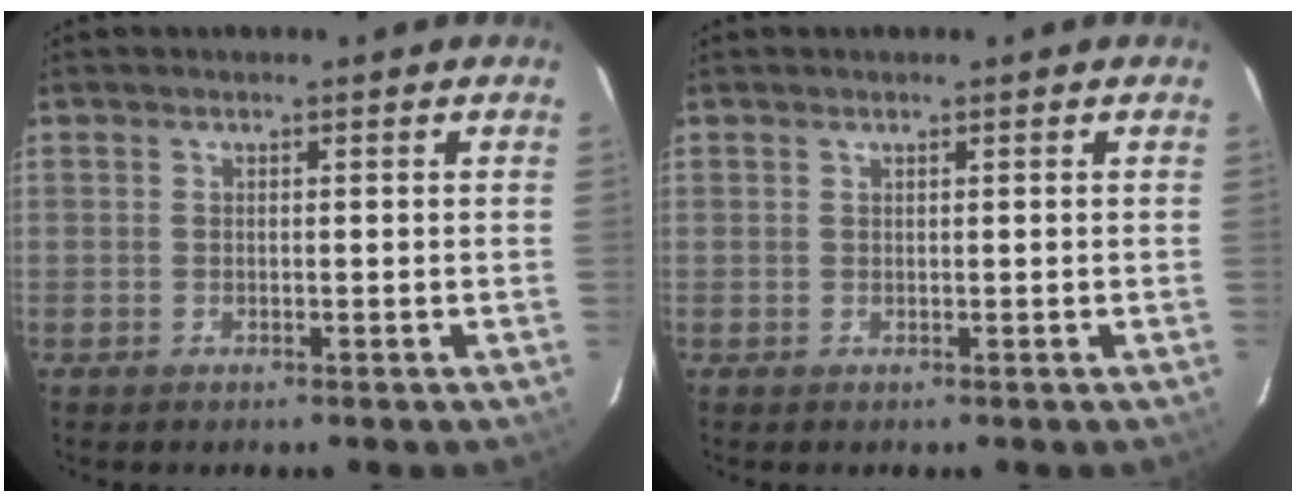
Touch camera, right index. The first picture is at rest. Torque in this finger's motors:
{"motor_torque": [-0.20, 0.05, -0.20, -0.09]}